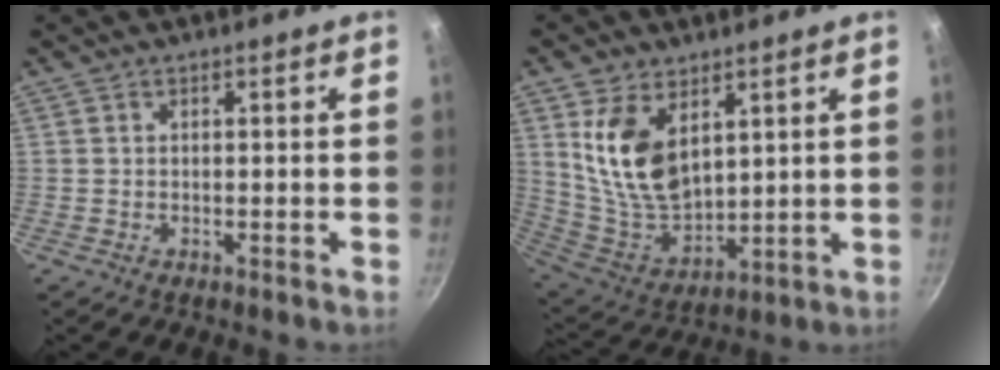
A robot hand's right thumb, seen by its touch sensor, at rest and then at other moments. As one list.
[{"total": 14.4, "force": [5.4, 8.5, 10.3], "torque": [-0.174, -0.047, 0.119]}]